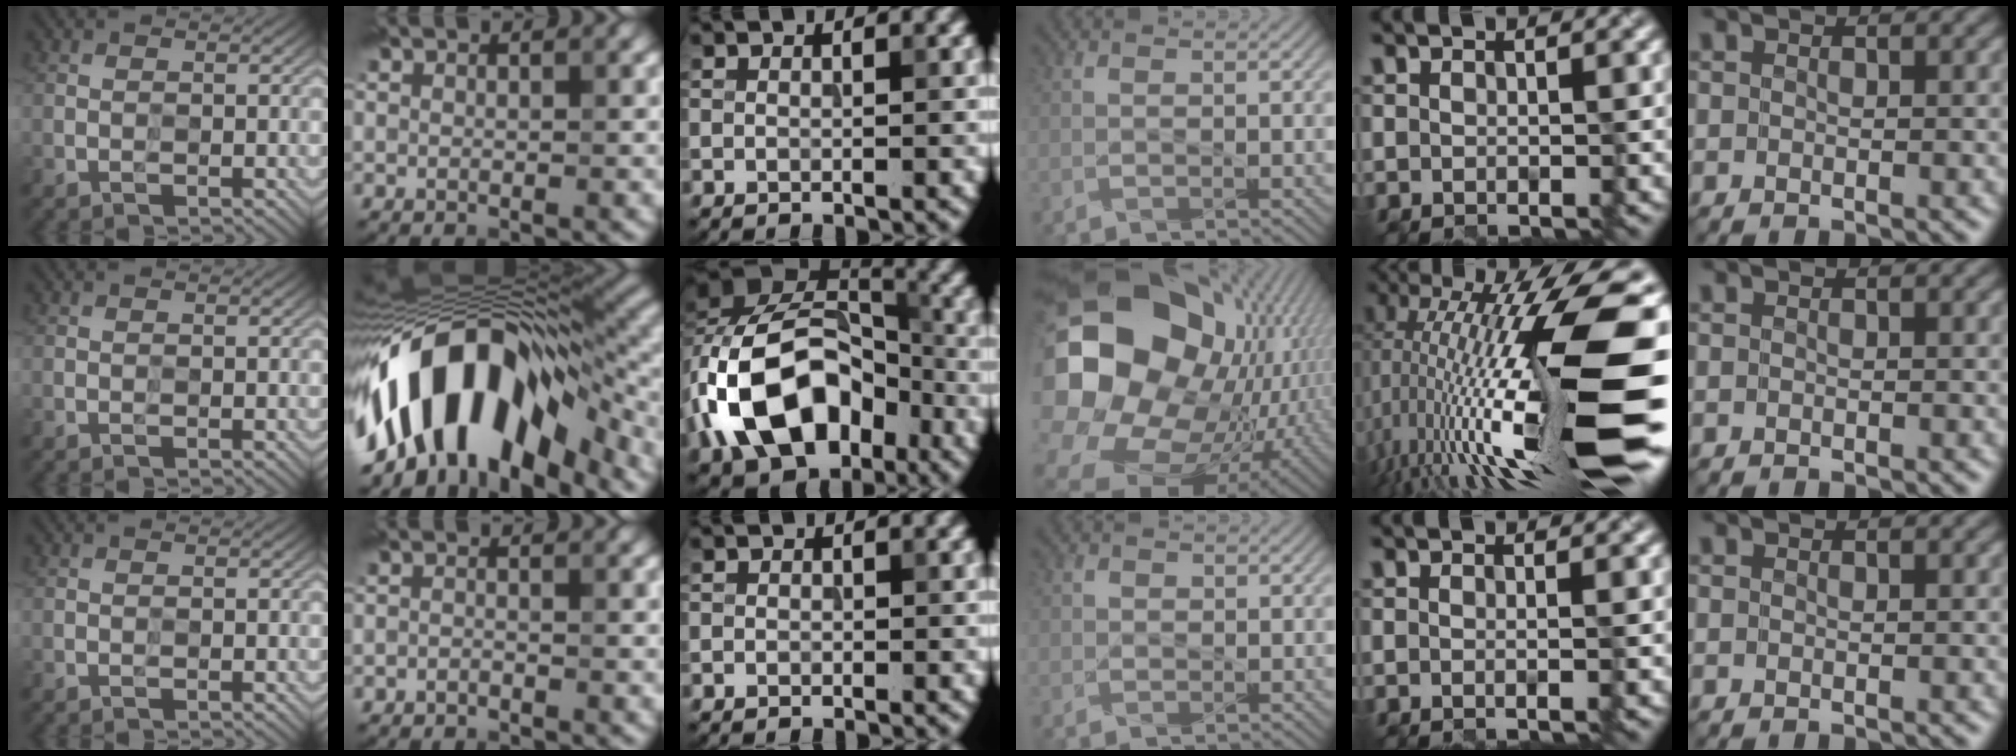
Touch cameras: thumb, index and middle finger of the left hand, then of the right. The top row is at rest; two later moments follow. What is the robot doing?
{"motion": "wipe", "object": "plastic plate"}